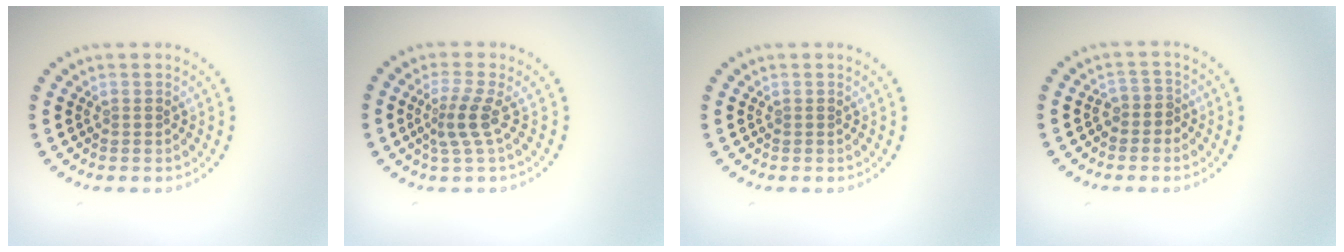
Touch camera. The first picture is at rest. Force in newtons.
{"total": 2.6, "press": 1.8, "slide": 1.8}
{"total": 0.0}
{"total": 1.6, "press": 1.2, "slide": 1.0}